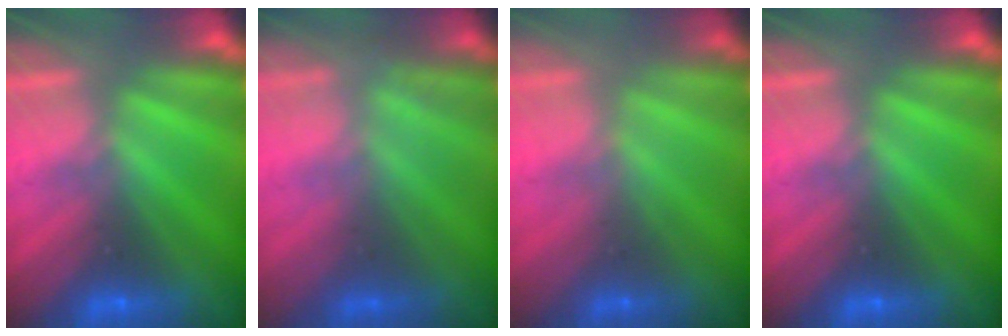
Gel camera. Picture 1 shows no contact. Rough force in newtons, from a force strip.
{"total": 2.7}
{"total": 2.1}
{"total": 0.0}